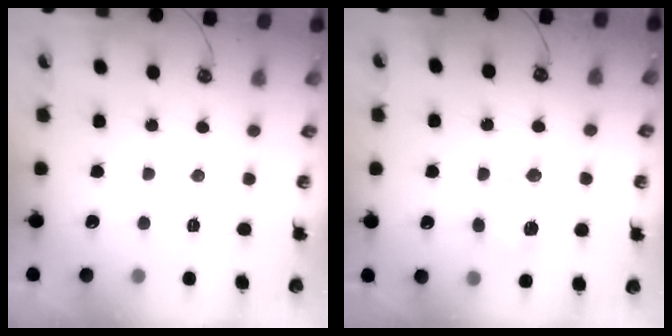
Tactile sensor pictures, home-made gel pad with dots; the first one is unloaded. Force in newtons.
{"total": 8.7, "press": 8.7, "slide": 0.4}